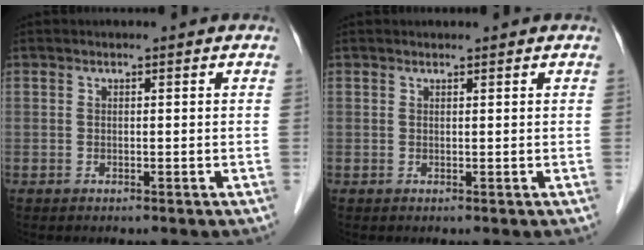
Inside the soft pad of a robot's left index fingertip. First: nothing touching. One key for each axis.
{"total": 0.8, "fx": 0.8, "fy": 0.1, "fz": 0.1, "tx": -0.008, "ty": 0.006, "tz": 0.014}